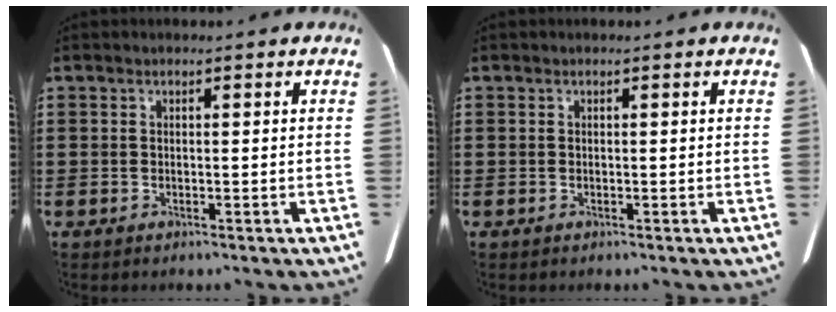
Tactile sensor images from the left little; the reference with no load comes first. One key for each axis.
{"total": 0.0}